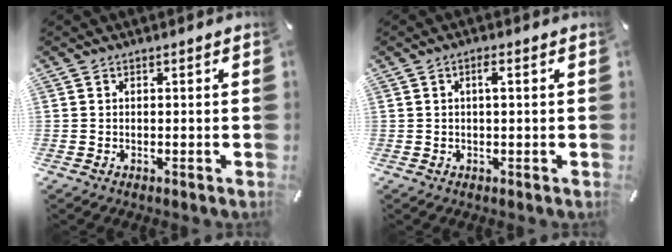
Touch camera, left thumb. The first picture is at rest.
{"total": 2.4, "force": [0.5, 0.7, 2.2], "torque": [-0.044, 0.005, 0.007]}